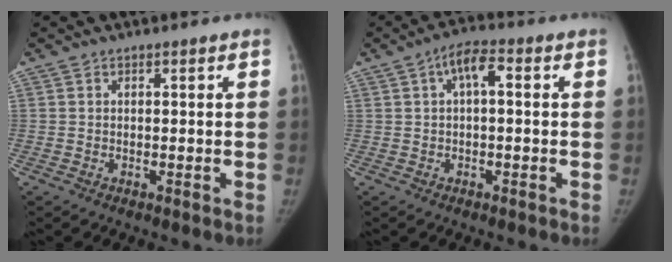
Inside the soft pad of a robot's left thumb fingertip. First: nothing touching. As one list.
[{"total": 4.8, "force": [0.9, 2.1, 4.2], "torque": [-0.068, 0.019, 0.009]}]